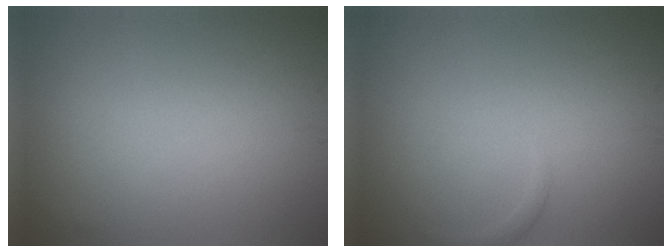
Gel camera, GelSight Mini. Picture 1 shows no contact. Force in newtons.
{"total": 0.6, "press": 0.6, "slide": 0.1}